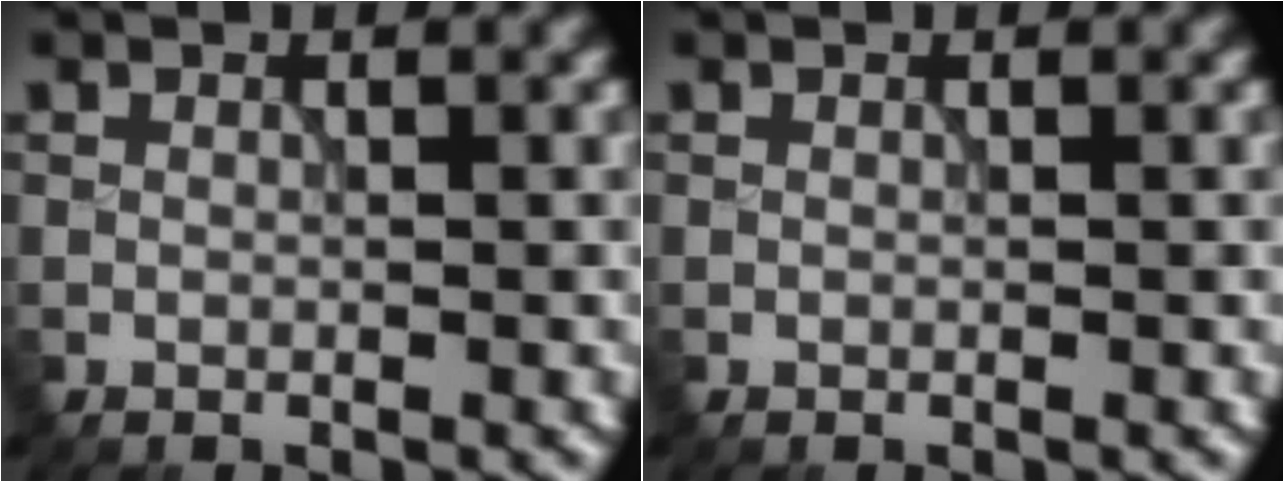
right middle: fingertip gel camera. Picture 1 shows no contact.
{"total": 0.0}